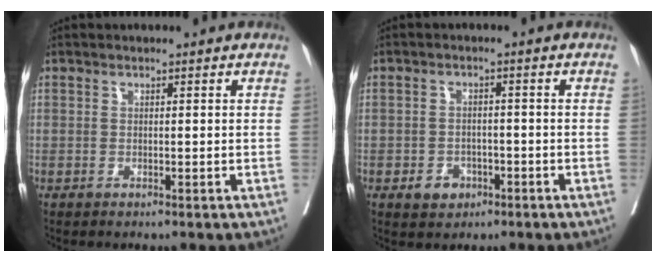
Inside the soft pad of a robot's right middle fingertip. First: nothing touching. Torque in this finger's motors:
{"motor_torque": [0.74, -0.63, 0.21, 0.02]}